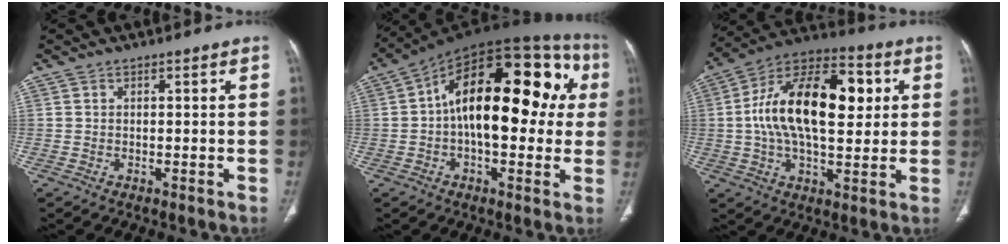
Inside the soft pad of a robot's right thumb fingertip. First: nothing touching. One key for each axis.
{"total": 24.4, "fx": 2.5, "fy": 12.2, "fz": 21.0, "tx": -0.285, "ty": 0.050, "tz": 0.024}
{"total": 22.2, "fx": 3.4, "fy": 11.4, "fz": 18.8, "tx": -0.304, "ty": 0.020, "tz": 0.046}